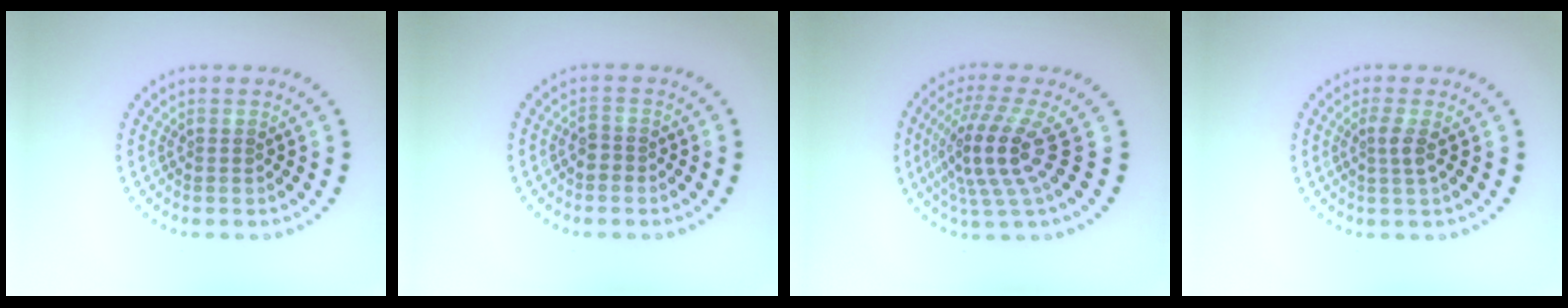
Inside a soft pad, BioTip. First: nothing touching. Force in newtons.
{"total": 1.0, "press": 0.8, "slide": 0.6}
{"total": 4.8, "press": 3.6, "slide": 3.2}
{"total": 1.5, "press": 1.1, "slide": 1.0}